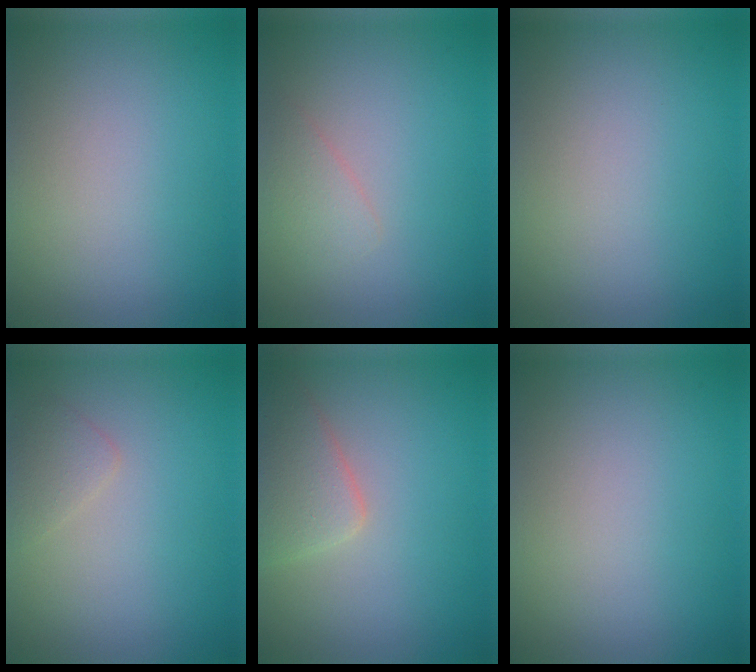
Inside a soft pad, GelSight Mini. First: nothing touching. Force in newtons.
{"total": 1.4, "press": 1.4, "slide": 0.0}
{"total": 0.0}
{"total": 1.2, "press": 1.2, "slide": 0.1}
{"total": 2.5, "press": 2.5, "slide": 0.2}
{"total": 0.0}